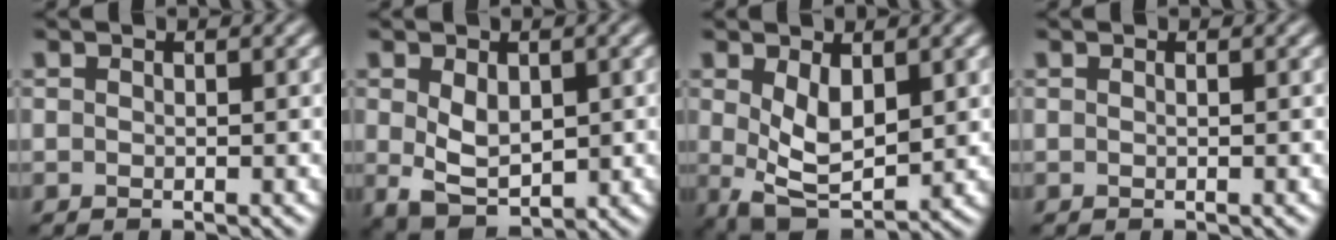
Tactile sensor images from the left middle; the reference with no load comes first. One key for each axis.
{"total": 4.1, "fx": 0.3, "fy": 2.6, "fz": 3.2, "tx": -0.061, "ty": -0.006, "tz": 0.014}
{"total": 5.2, "fx": 0.8, "fy": 2.7, "fz": 4.4, "tx": -0.089, "ty": -0.010, "tz": 0.020}
{"total": 0.0}